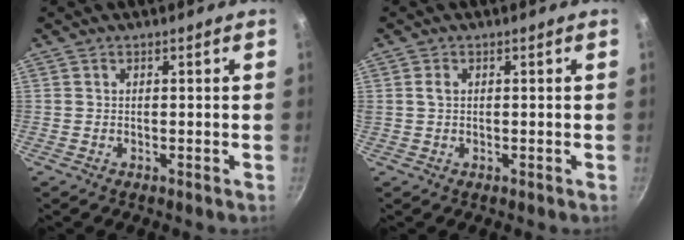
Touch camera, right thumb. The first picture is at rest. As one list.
[{"total": 1.5, "force": [0.4, 0.9, 1.1], "torque": [-0.021, 0.003, 0.007]}]